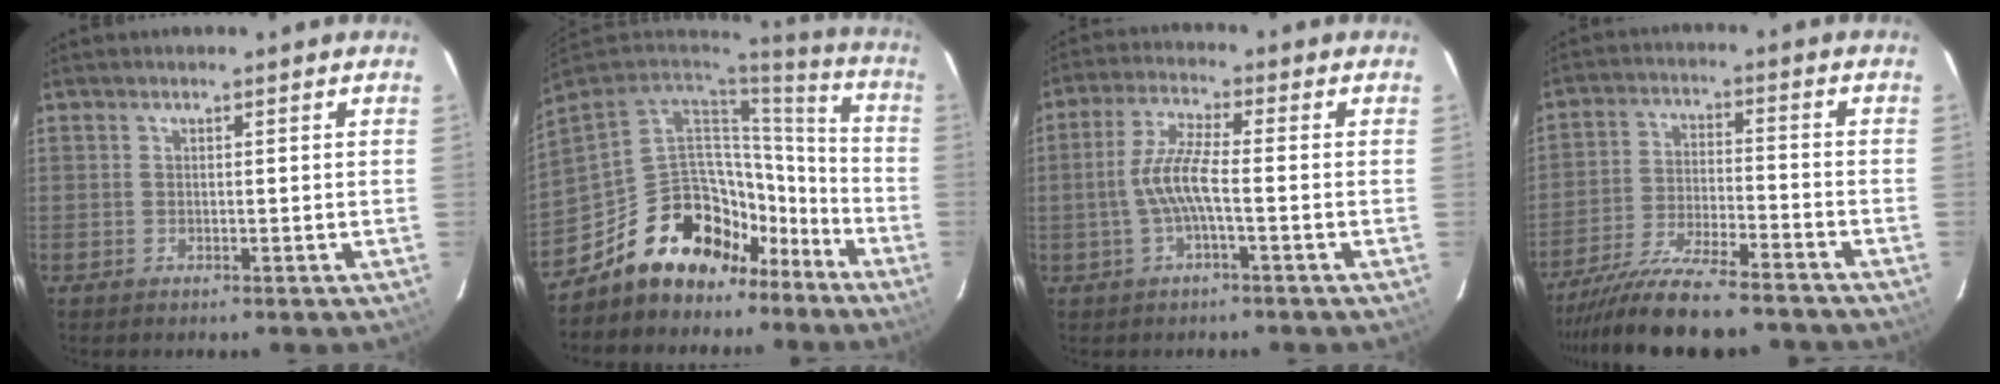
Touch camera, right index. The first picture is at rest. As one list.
[{"total": 21.0, "force": [-14.2, 13.0, 8.3], "torque": [-0.174, 0.055, -0.211]}, {"total": 6.6, "force": [-1.6, 0.6, 6.3], "torque": [-0.138, 0.006, -0.029]}, {"total": 18.4, "force": [-16.4, 2.5, 7.9], "torque": [-0.164, -0.039, -0.263]}]